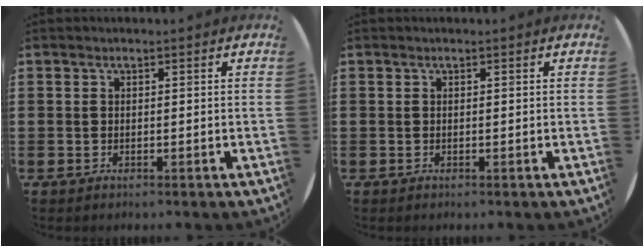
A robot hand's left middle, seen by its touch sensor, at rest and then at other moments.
{"total": 0.0}